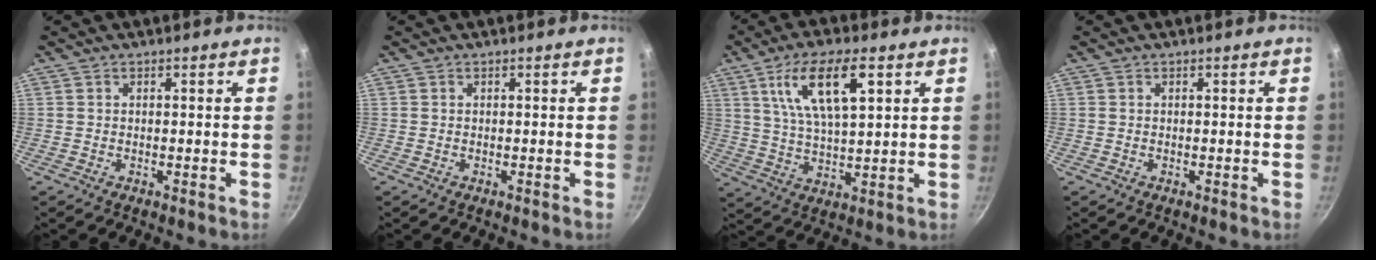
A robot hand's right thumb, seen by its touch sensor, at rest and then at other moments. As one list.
[{"total": 0.0}, {"total": 13.5, "force": [5.4, 4.8, 11.4], "torque": [-0.195, -0.010, 0.103]}, {"total": 0.0}]